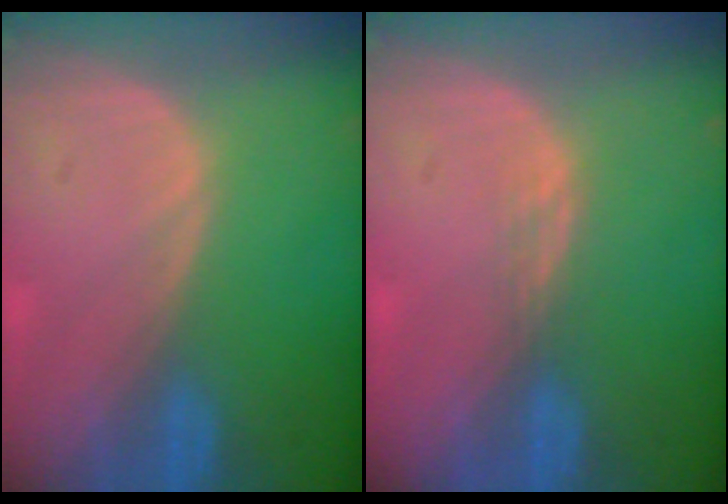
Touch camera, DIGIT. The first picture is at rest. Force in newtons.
{"total": 1.4, "press": 1.1, "slide": 0.9}